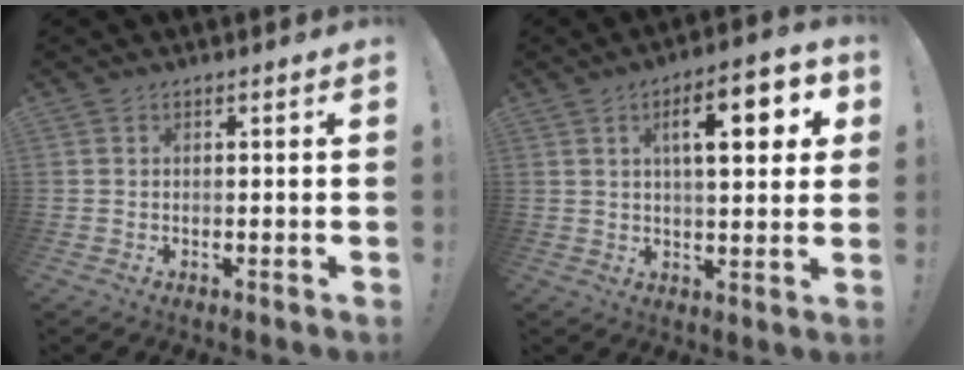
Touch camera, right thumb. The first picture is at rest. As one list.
[{"total": 12.8, "force": [4.0, 4.3, 11.4], "torque": [-0.161, -0.004, 0.056]}]